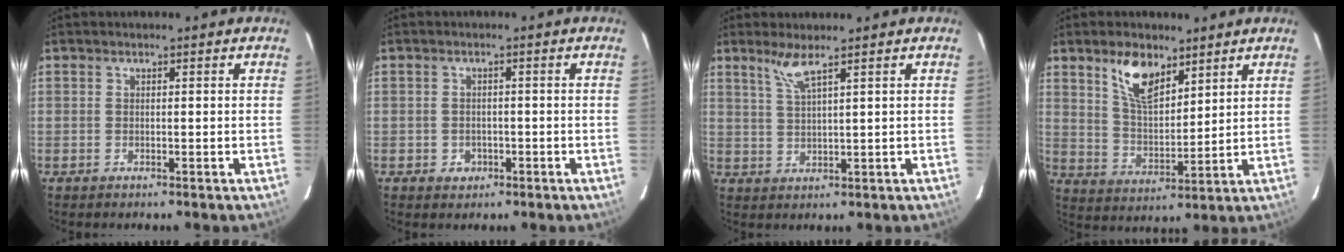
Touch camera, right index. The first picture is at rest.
{"total": 2.6, "force": [-1.0, 2.3, 0.7], "torque": [-0.014, 0.003, -0.010]}
{"total": 3.8, "force": [2.7, -0.3, 2.6], "torque": [-0.057, -0.003, 0.057]}
{"total": 9.5, "force": [6.0, 4.3, 5.9], "torque": [-0.105, 0.008, 0.120]}